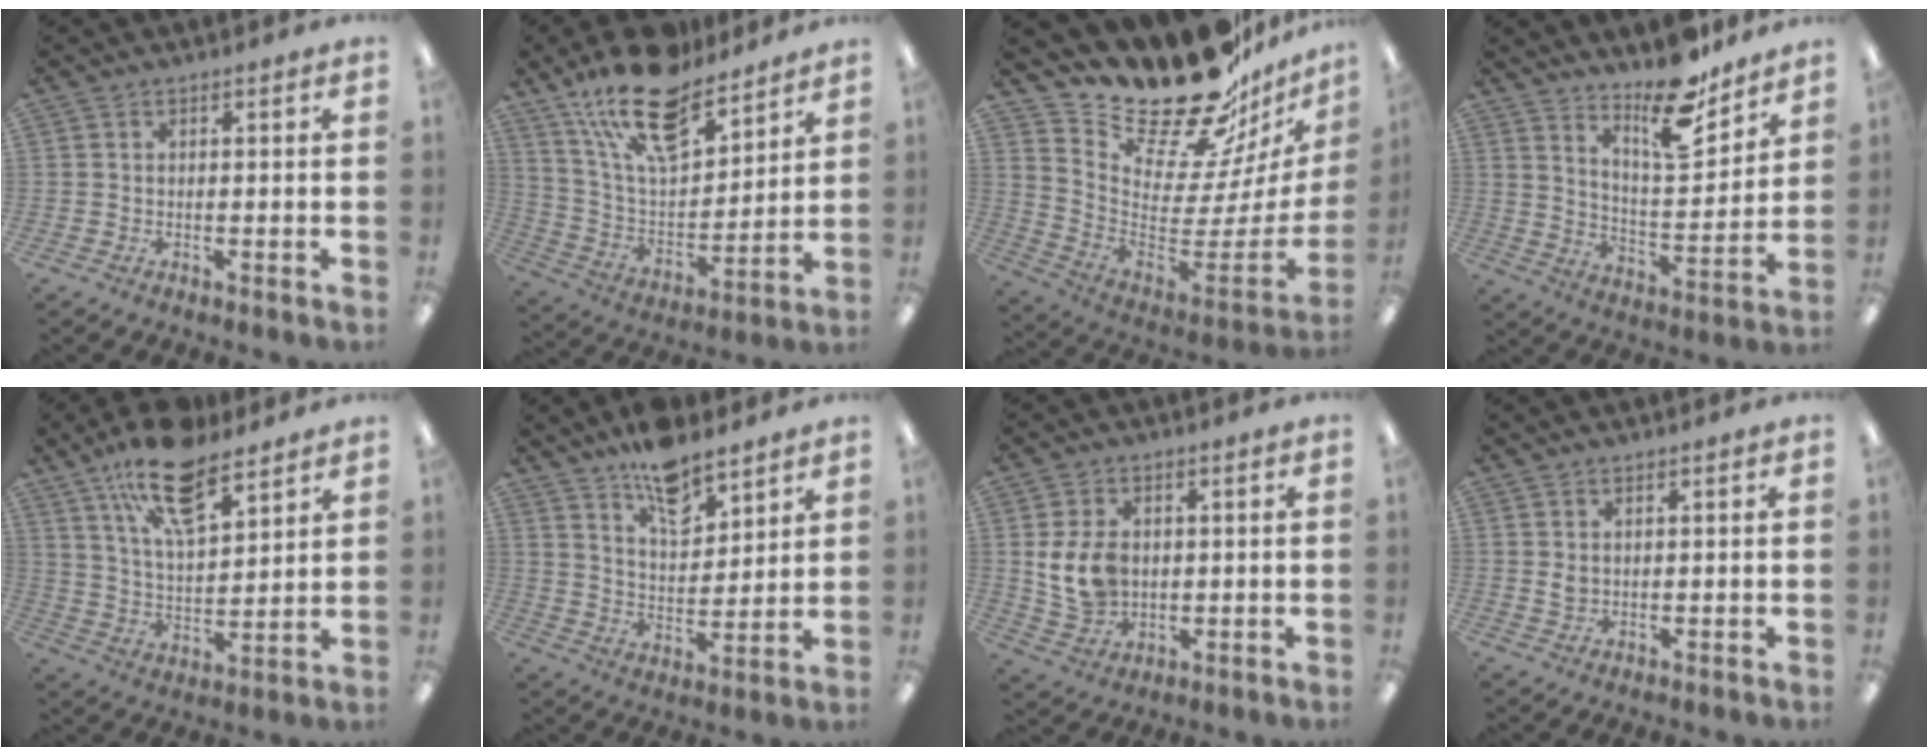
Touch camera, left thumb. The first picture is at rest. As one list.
[{"total": 20.6, "force": [15.4, 8.7, 10.6], "torque": [-0.194, -0.089, 0.272]}, {"total": 20.9, "force": [18.6, 6.0, 7.4], "torque": [-0.118, -0.166, 0.323]}, {"total": 15.2, "force": [12.2, 4.9, 7.6], "torque": [-0.106, -0.090, 0.209]}, {"total": 17.0, "force": [11.7, 6.8, 10.3], "torque": [-0.175, -0.051, 0.202]}, {"total": 11.4, "force": [9.1, 4.7, 4.9], "torque": [-0.068, -0.061, 0.163]}, {"total": 8.9, "force": [1.3, 6.7, 5.8], "torque": [-0.122, 0.002, 0.025]}, {"total": 1.7, "force": [1.0, 1.1, 0.8], "torque": [-0.017, 0.002, 0.018]}]